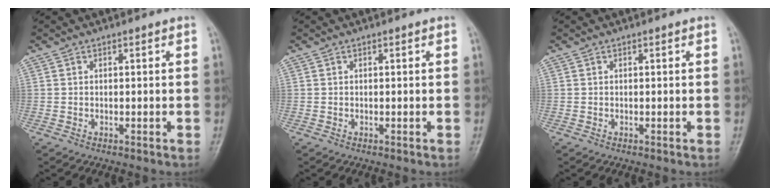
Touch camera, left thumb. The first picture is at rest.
{"total": 0.0}
{"total": 0.0}